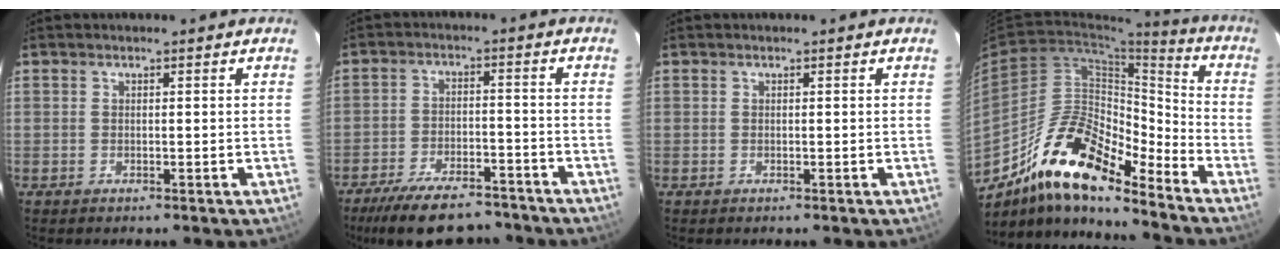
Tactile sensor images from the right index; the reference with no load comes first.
{"total": 16.3, "force": [-13.4, 5.6, 7.3], "torque": [-0.155, -0.008, -0.197]}
{"total": 0.0}
{"total": 18.4, "force": [-14.1, 5.1, 10.7], "torque": [-0.181, 0.004, -0.261]}